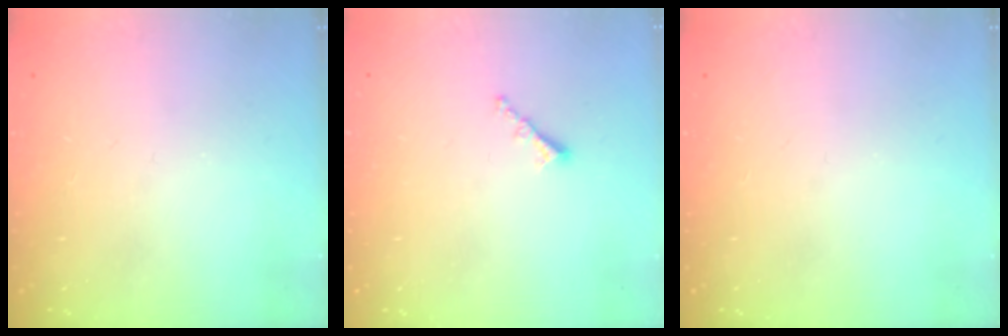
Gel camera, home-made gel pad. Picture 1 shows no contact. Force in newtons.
{"total": 1.0, "press": 0.9, "slide": 0.4}
{"total": 0.0}